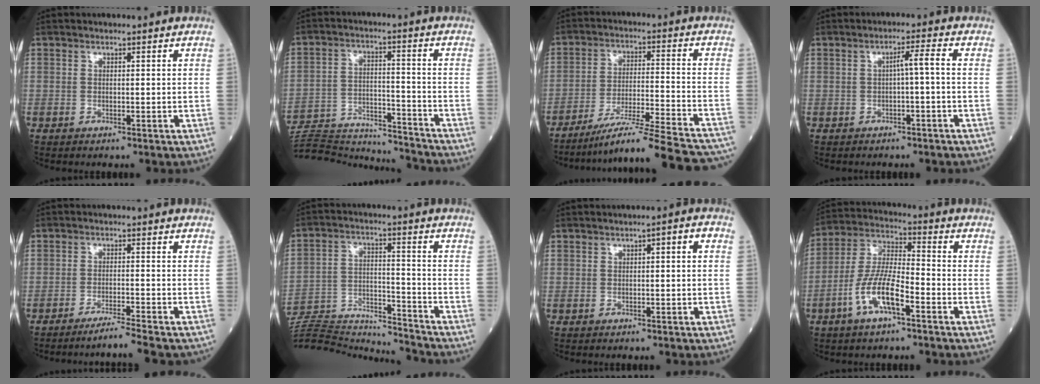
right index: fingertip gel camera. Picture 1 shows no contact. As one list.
[{"total": 18.2, "force": [-17.9, 1.3, 2.9], "torque": [-0.065, 0.013, -0.269]}, {"total": 23.7, "force": [-21.6, 0.1, 9.8], "torque": [-0.097, -0.023, -0.303]}, {"total": 2.6, "force": [-0.4, -0.2, 2.6], "torque": [-0.039, 0.007, -0.008]}, {"total": 6.6, "force": [-5.8, -0.6, 3.1], "torque": [-0.034, -0.015, -0.089]}, {"total": 20.0, "force": [-19.6, 1.2, 3.5], "torque": [-0.088, 0.011, -0.310]}, {"total": 1.9, "force": [0.1, 0.4, 1.9], "torque": [-0.025, 0.011, 0.001]}, {"total": 10.3, "force": [-4.7, 2.7, 8.9], "torque": [-0.186, 0.006, -0.090]}]